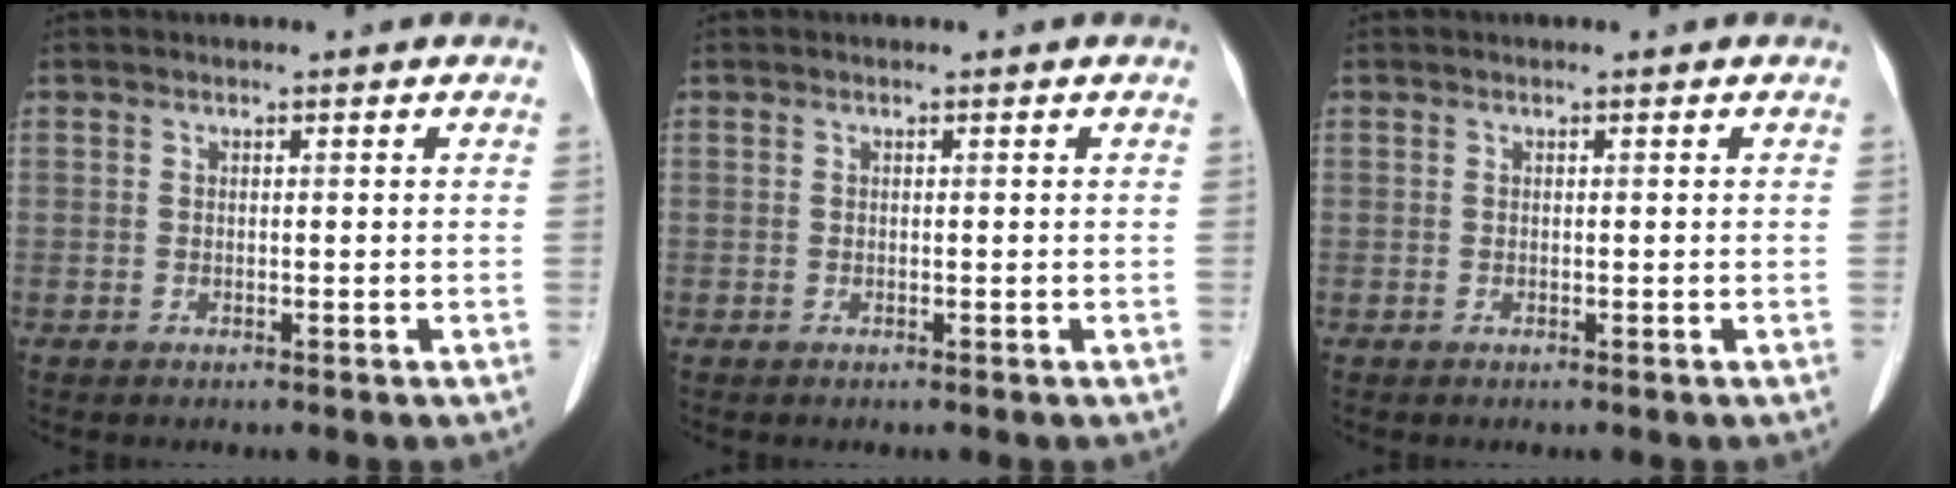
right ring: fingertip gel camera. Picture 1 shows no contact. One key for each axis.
{"total": 0.0}
{"total": 0.0}